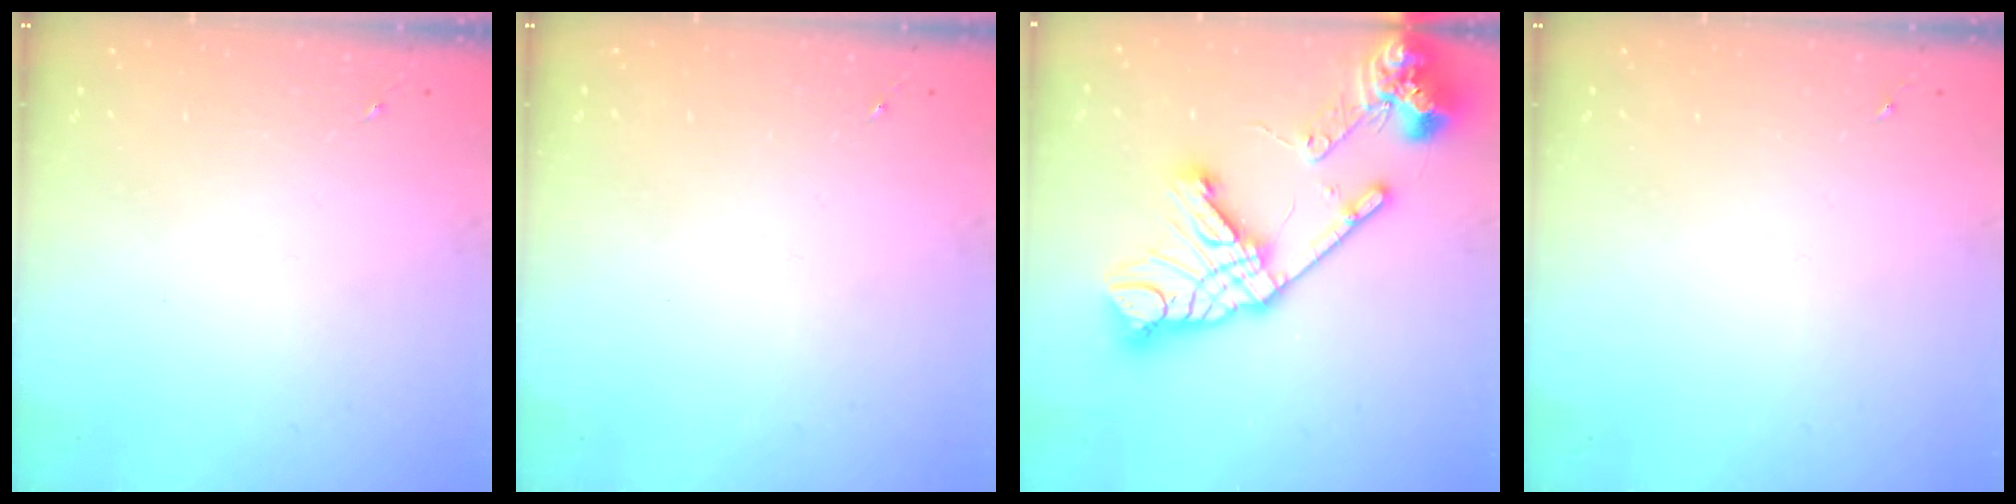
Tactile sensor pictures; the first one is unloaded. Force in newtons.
{"total": 0.0}
{"total": 26.8, "press": 26.6, "slide": 3.3}
{"total": 0.0}